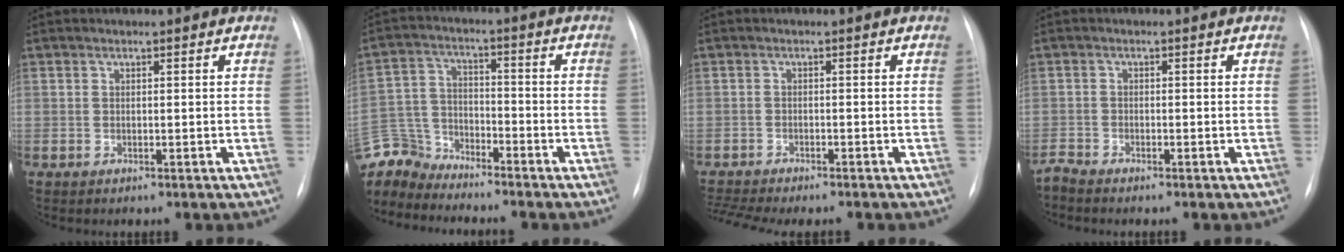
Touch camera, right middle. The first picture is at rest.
{"total": 9.8, "force": [-9.6, 2.3, 0.6], "torque": [-0.026, 0.011, -0.192]}
{"total": 8.3, "force": [-7.4, 1.0, 3.6], "torque": [-0.057, -0.001, -0.111]}
{"total": 1.5, "force": [-1.5, -0.3, 0.0], "torque": [-0.004, -0.009, -0.031]}